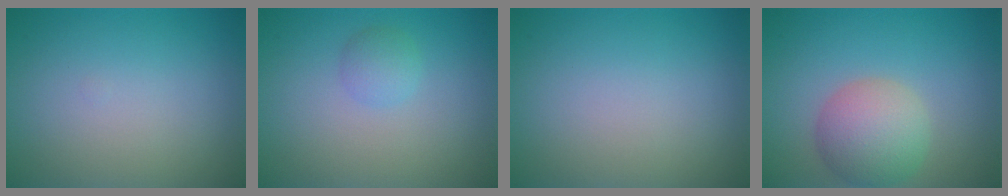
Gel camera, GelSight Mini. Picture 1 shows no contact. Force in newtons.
{"total": 1.5, "press": 1.5, "slide": 0.1}
{"total": 0.0}
{"total": 5.1, "press": 5.0, "slide": 0.3}